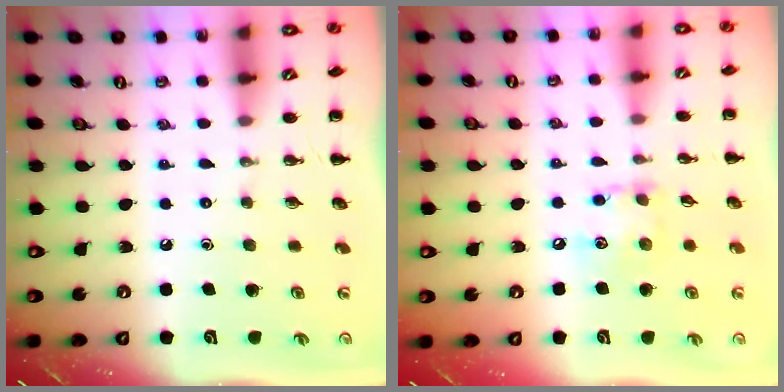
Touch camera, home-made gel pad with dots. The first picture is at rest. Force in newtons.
{"total": 8.2, "press": 8.1, "slide": 0.6}